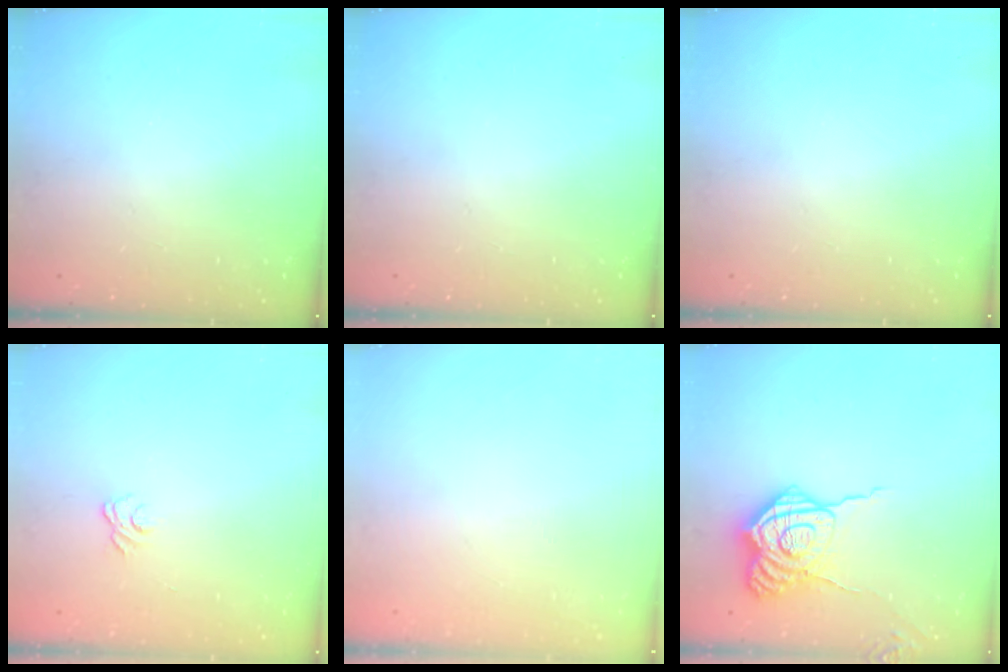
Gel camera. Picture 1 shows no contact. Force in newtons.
{"total": 0.0}
{"total": 0.0}
{"total": 3.1, "press": 2.8, "slide": 1.3}
{"total": 2.7, "press": 2.6, "slide": 0.8}
{"total": 14.3, "press": 14.3, "slide": 1.1}